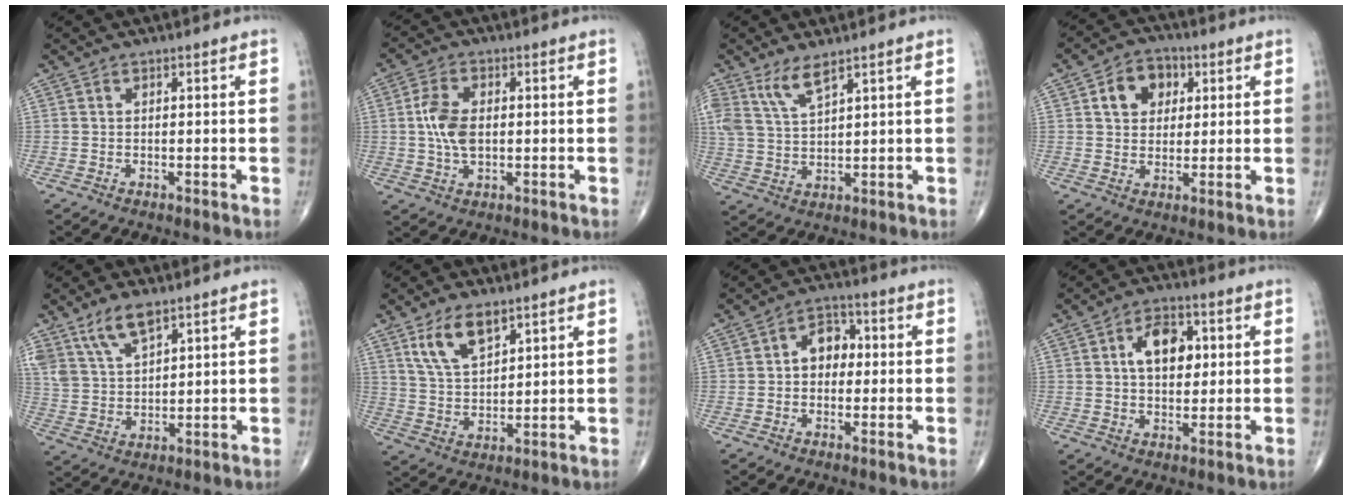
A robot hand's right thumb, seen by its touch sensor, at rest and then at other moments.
{"total": 7.2, "force": [0.4, 4.2, 5.8], "torque": [-0.119, 0.003, 0.008]}
{"total": 5.5, "force": [4.0, 1.5, 3.5], "torque": [-0.073, -0.020, 0.086]}
{"total": 8.3, "force": [2.6, 6.4, 4.5], "torque": [-0.038, 0.000, 0.038]}
{"total": 8.3, "force": [5.6, 3.4, 5.1], "torque": [-0.092, -0.022, 0.118]}
{"total": 9.1, "force": [5.4, 4.2, 6.0], "torque": [-0.100, -0.027, 0.110]}
{"total": 6.0, "force": [0.3, 4.5, 4.0], "torque": [-0.039, 0.018, -0.005]}
{"total": 9.1, "force": [2.1, 5.7, 6.8], "torque": [-0.084, 0.003, 0.033]}